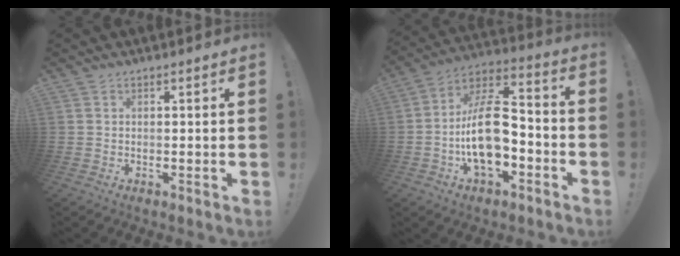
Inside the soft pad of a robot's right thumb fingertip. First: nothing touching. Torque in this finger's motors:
{"motor_torque": [2.83, 2.04, 1.99, -0.61, 0.62]}